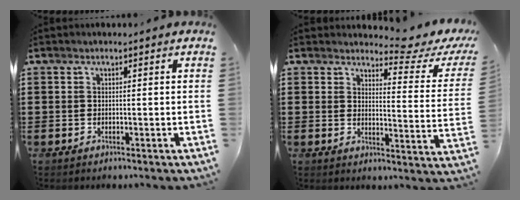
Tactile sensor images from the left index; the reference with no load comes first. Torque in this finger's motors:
{"motor_torque": [-0.58, -0.63, -0.41, -0.21]}